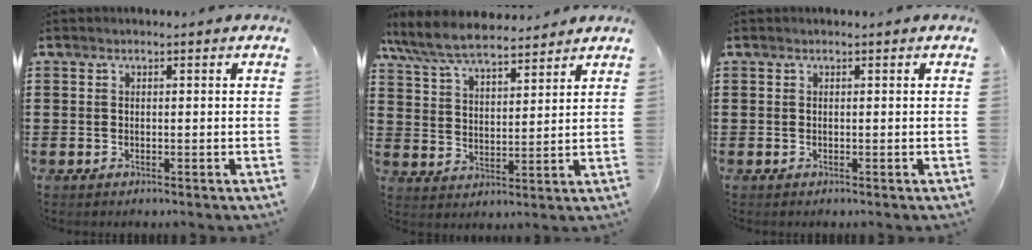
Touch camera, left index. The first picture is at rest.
{"total": 7.9, "force": [7.2, 1.4, 2.9], "torque": [-0.083, -0.025, 0.130]}
{"total": 0.0}